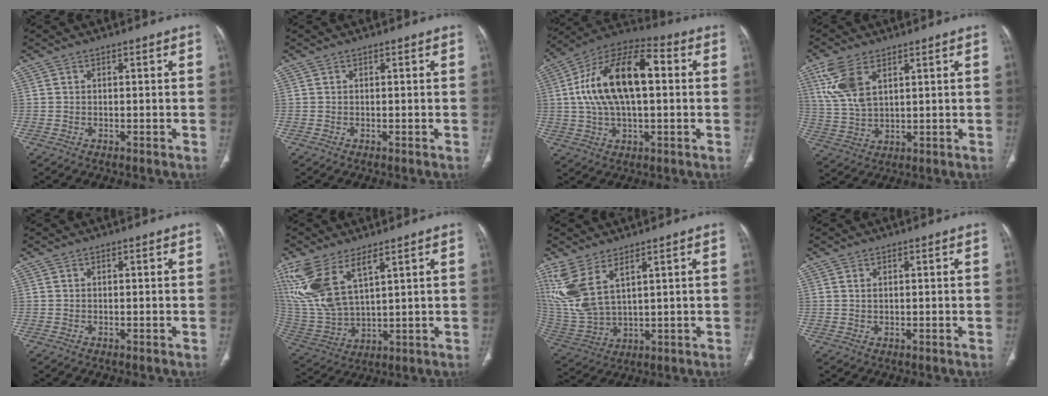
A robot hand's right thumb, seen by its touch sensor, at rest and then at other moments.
{"total": 0.0}
{"total": 19.8, "force": [2.5, 9.7, 17.0], "torque": [-0.305, 0.034, 0.035]}
{"total": 9.4, "force": [4.5, 4.7, 6.8], "torque": [-0.153, -0.008, 0.099]}
{"total": 0.0}
{"total": 15.3, "force": [8.2, 6.5, 11.2], "torque": [-0.250, -0.024, 0.186]}
{"total": 11.8, "force": [6.1, 5.1, 8.8], "torque": [-0.208, -0.024, 0.147]}
{"total": 0.9, "force": [0.4, 0.4, 0.6], "torque": [-0.014, 0.002, 0.011]}